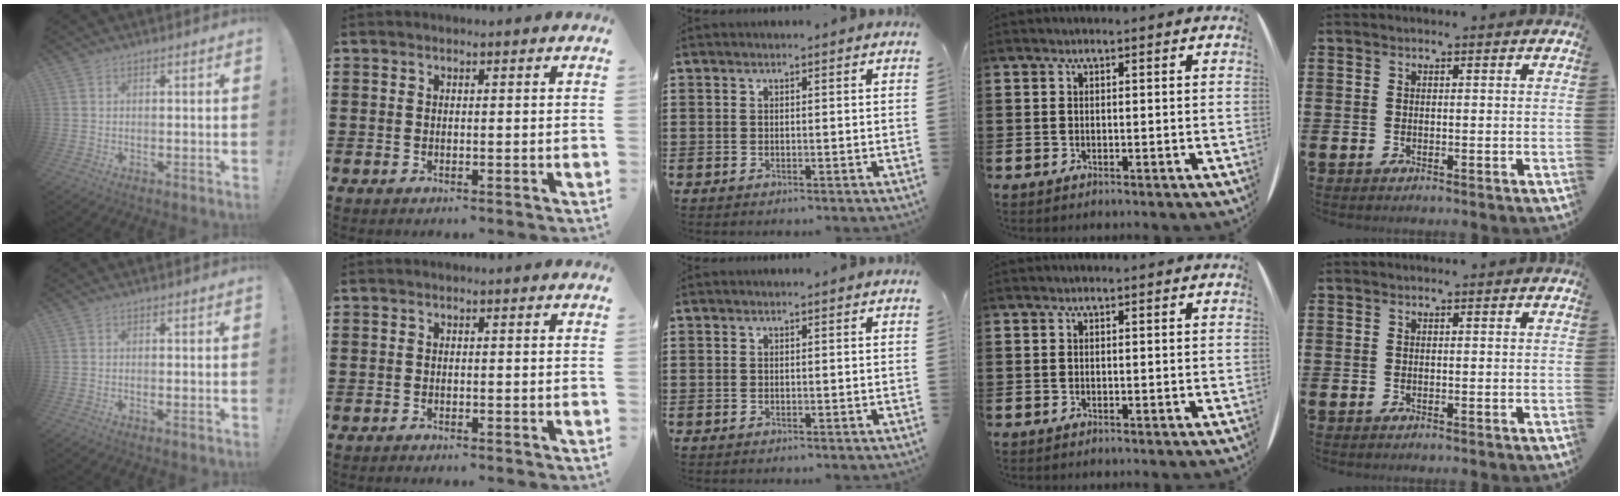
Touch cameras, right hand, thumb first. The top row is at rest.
{"thumb": {"total": 0.9, "force": [-0.4, 0.0, 0.7], "torque": [-0.008, -0.003, -0.009]}, "index": {"total": 0.7, "force": [-0.7, 0.0, 0.0], "torque": [-0.001, -0.003, -0.014]}}